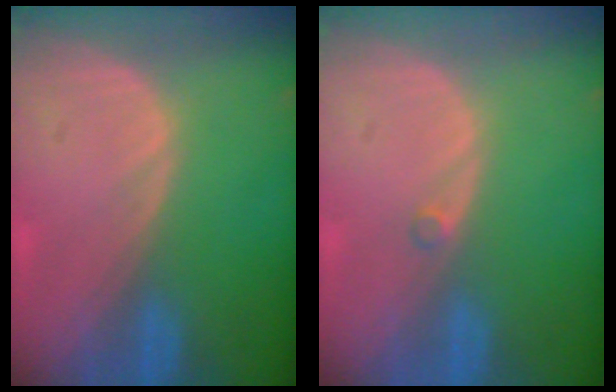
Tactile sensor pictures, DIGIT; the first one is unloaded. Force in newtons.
{"total": 0.6, "press": 0.6, "slide": 0.1}